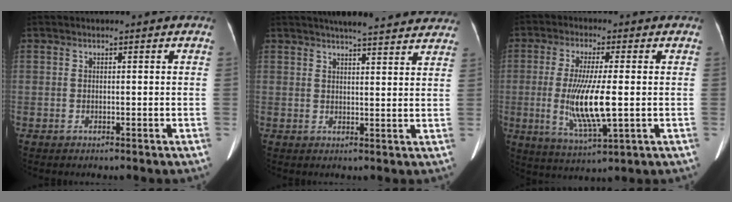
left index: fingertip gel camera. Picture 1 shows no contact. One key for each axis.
{"total": 16.7, "fx": 15.1, "fy": 2.4, "fz": 6.7, "tx": -0.080, "ty": 0.022, "tz": 0.180}
{"total": 10.5, "fx": -1.0, "fy": 1.5, "fz": 10.3, "tx": -0.208, "ty": -0.019, "tz": -0.016}